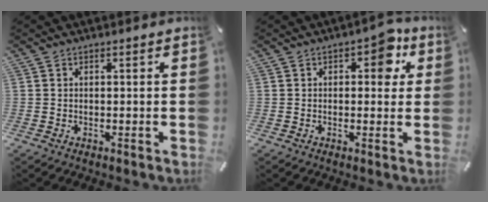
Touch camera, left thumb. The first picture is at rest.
{"total": 6.1, "force": [2.0, 3.6, 4.5], "torque": [-0.039, -0.005, 0.022]}